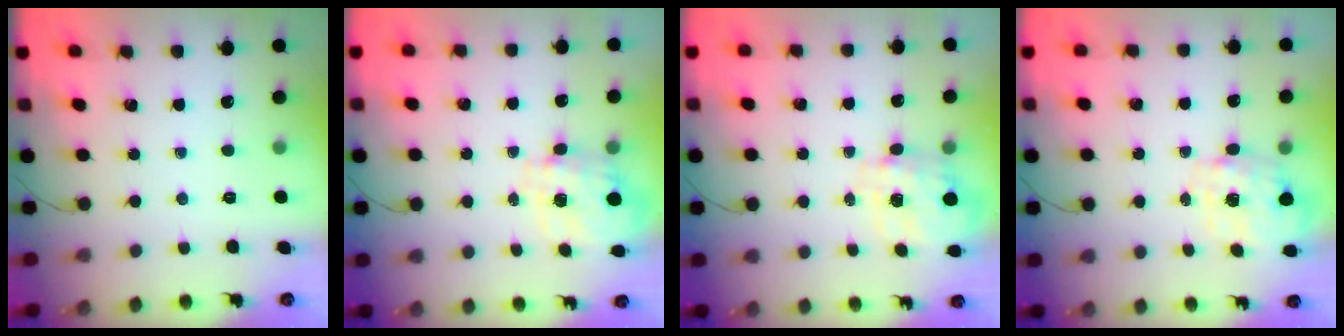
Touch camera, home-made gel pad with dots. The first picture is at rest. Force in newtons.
{"total": 3.6, "press": 3.4, "slide": 1.0}
{"total": 3.5, "press": 3.3, "slide": 1.0}
{"total": 2.9, "press": 2.7, "slide": 0.9}